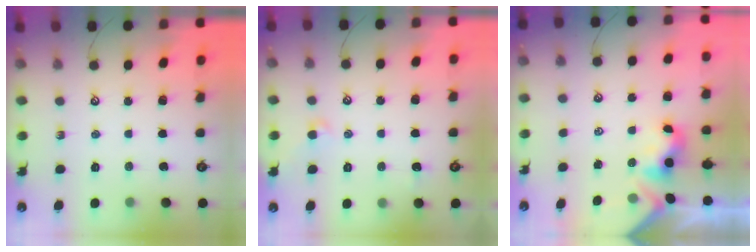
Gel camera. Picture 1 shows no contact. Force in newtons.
{"total": 0.0}
{"total": 1.0, "press": 0.9, "slide": 0.5}